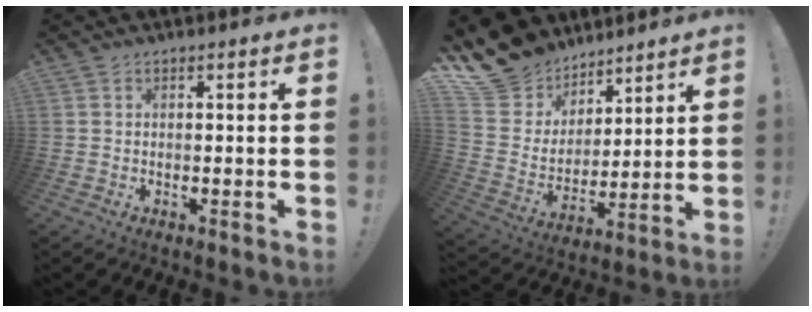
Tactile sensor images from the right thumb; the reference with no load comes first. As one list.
[{"total": 14.3, "force": [10.2, 9.6, 2.8], "torque": [-0.066, -0.079, 0.215]}]